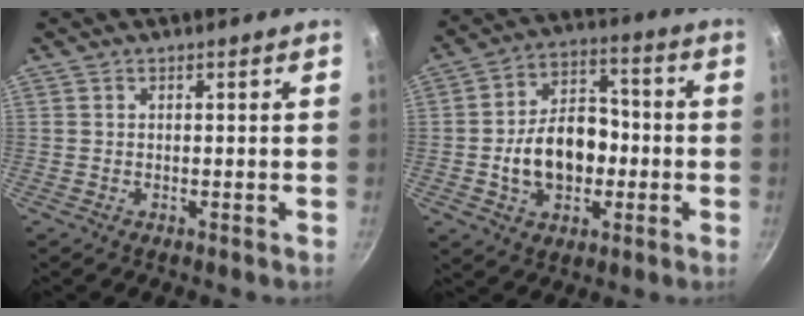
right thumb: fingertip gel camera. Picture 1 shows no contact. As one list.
[{"total": 14.3, "force": [-2.3, 10.1, 9.9], "torque": [-0.130, 0.038, -0.041]}]